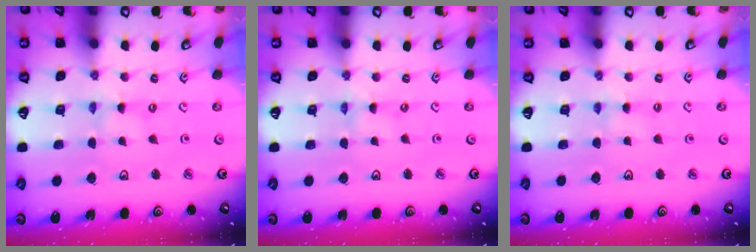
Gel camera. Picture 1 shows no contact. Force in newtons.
{"total": 0.0}
{"total": 2.5, "press": 2.5, "slide": 0.3}